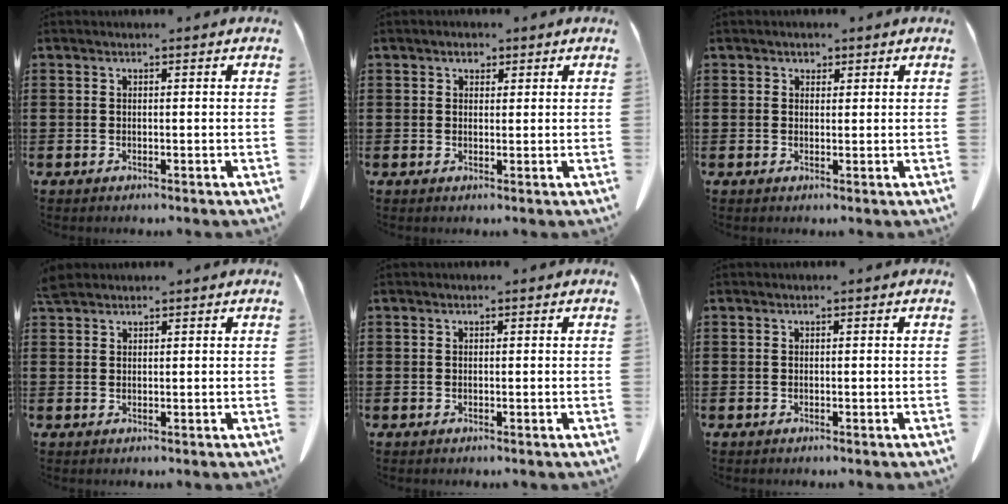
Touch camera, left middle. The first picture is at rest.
{"total": 1.7, "force": [1.2, 1.0, 0.6], "torque": [-0.007, 0.001, 0.021]}
{"total": 1.2, "force": [1.0, 0.8, 0.1], "torque": [0.003, -0.002, 0.019]}
{"total": 2.0, "force": [1.9, 0.4, 0.5], "torque": [-0.015, 0.001, 0.038]}
{"total": 0.0}
{"total": 0.0}